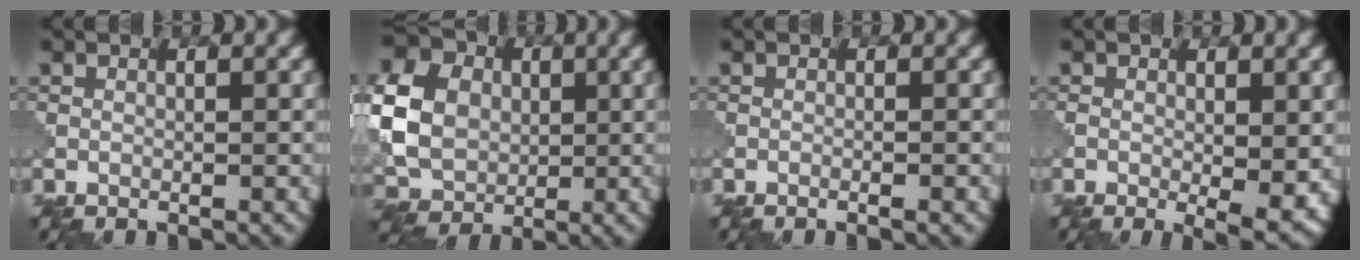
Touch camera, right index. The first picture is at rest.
{"total": 7.5, "force": [0.5, 6.5, 3.7], "torque": [-0.112, 0.012, 0.005]}
{"total": 1.1, "force": [-0.2, 0.6, 0.8], "torque": [0.019, 0.001, -0.023]}
{"total": 4.4, "force": [-0.9, 1.2, 4.2], "torque": [-0.066, -0.015, -0.007]}